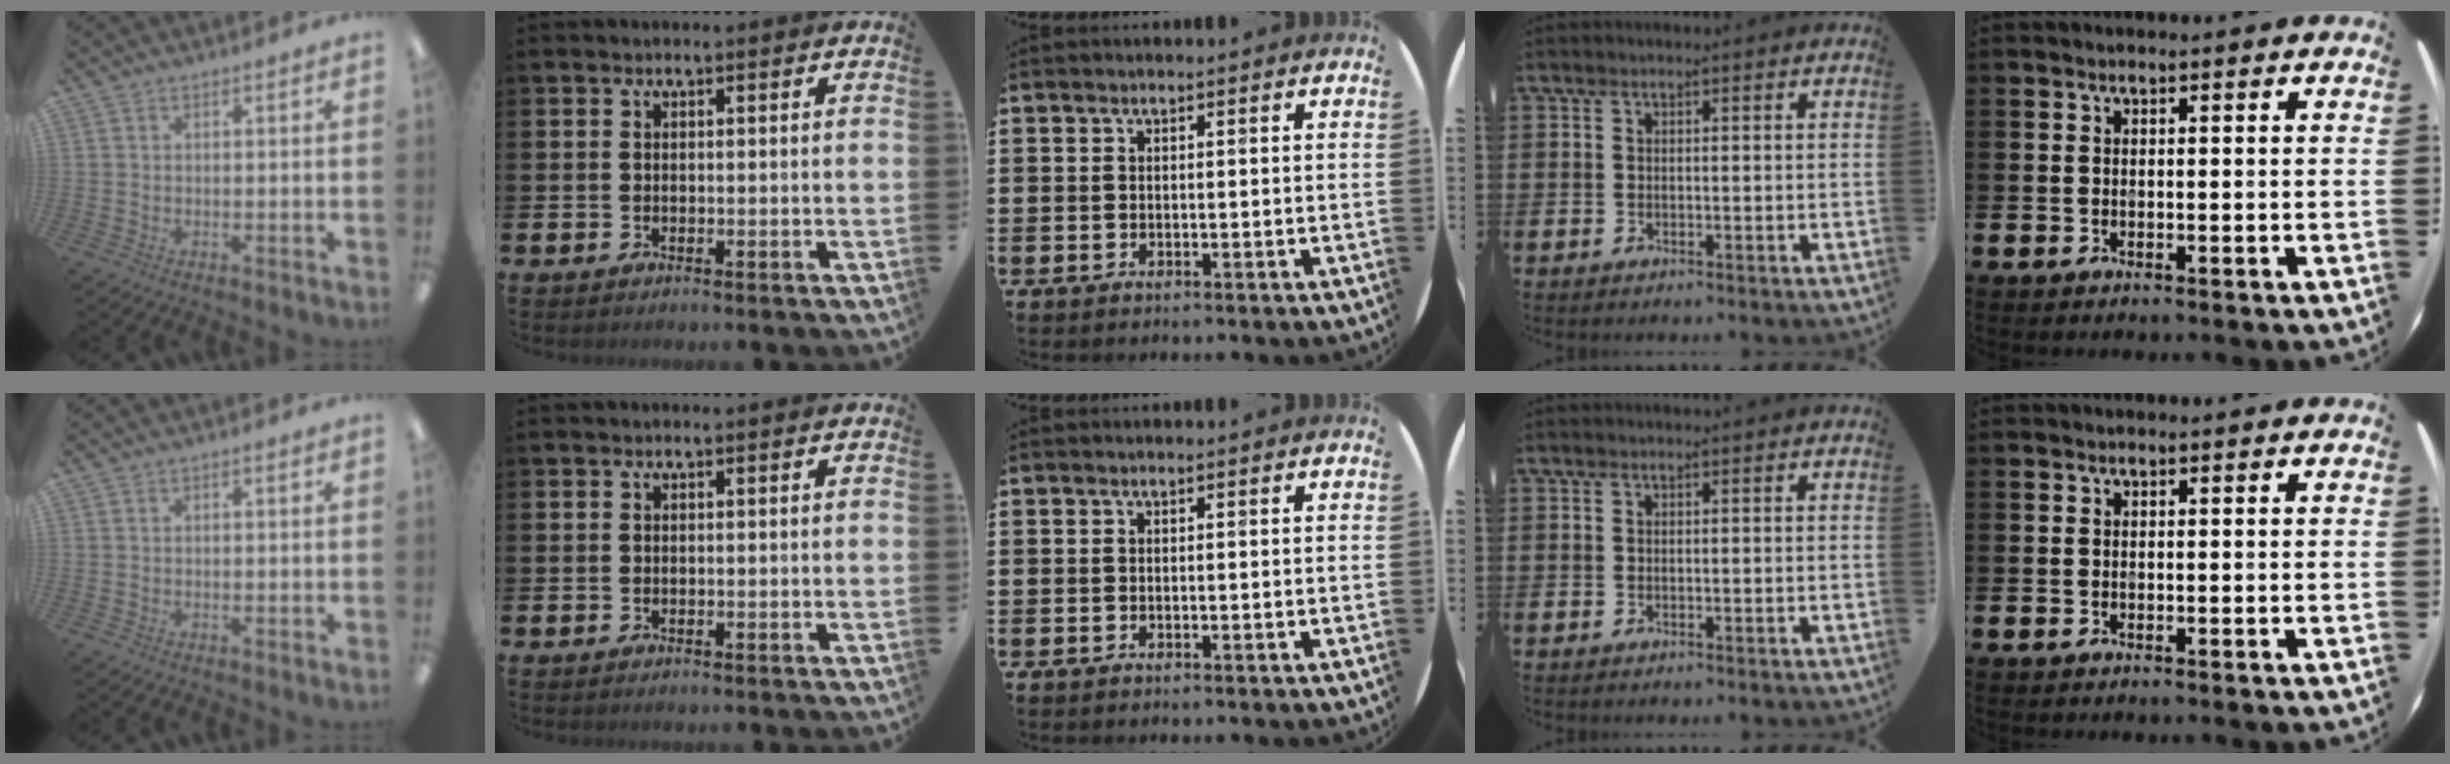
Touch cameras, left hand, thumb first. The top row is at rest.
{}